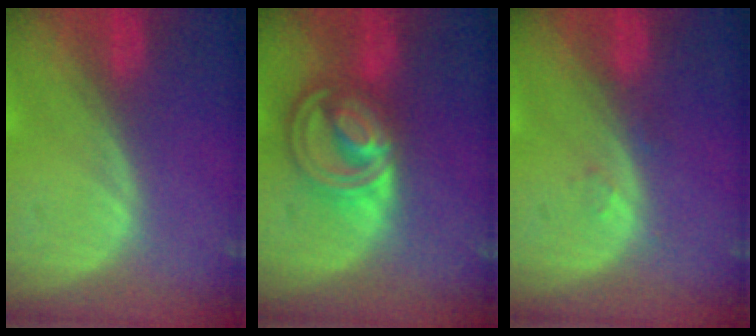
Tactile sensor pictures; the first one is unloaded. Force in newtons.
{"total": 8.7, "press": 7.4, "slide": 4.6}
{"total": 1.1, "press": 1.0, "slide": 0.1}